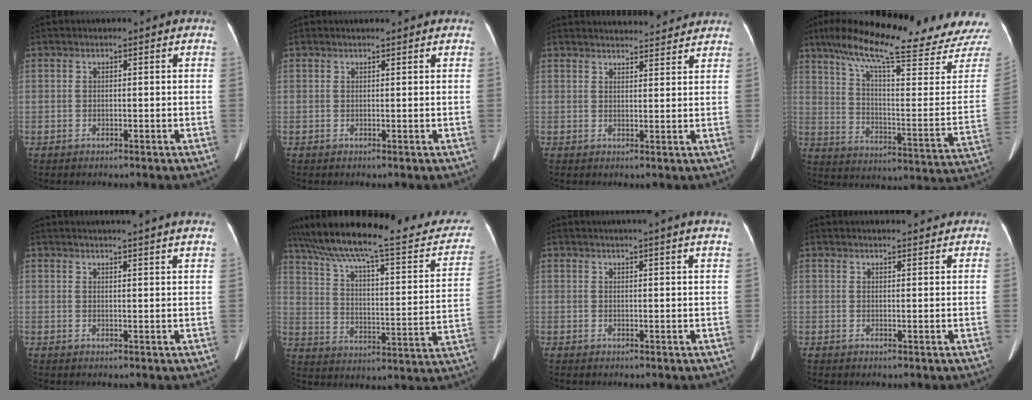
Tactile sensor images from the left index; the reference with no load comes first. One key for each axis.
{"total": 2.4, "fx": 2.2, "fy": 0.1, "fz": 0.9, "tx": -0.010, "ty": 0.005, "tz": 0.026}
{"total": 11.5, "fx": 11.1, "fy": 1.6, "fz": 2.4, "tx": -0.017, "ty": 0.007, "tz": 0.130}
{"total": 25.9, "fx": 22.3, "fy": 0.0, "fz": 13.2, "tx": -0.214, "ty": -0.076, "tz": 0.303}
{"total": 19.2, "fx": 18.1, "fy": -0.6, "fz": 6.4, "tx": -0.090, "ty": -0.026, "tz": 0.218}
{"total": 28.6, "fx": 24.9, "fy": 3.8, "fz": 13.5, "tx": -0.208, "ty": -0.052, "tz": 0.336}
{"total": 13.3, "fx": 12.2, "fy": -1.0, "fz": 5.2, "tx": -0.079, "ty": -0.022, "tz": 0.140}
{"total": 13.8, "fx": 13.1, "fy": 2.1, "fz": 4.0, "tx": -0.040, "ty": 0.020, "tz": 0.156}